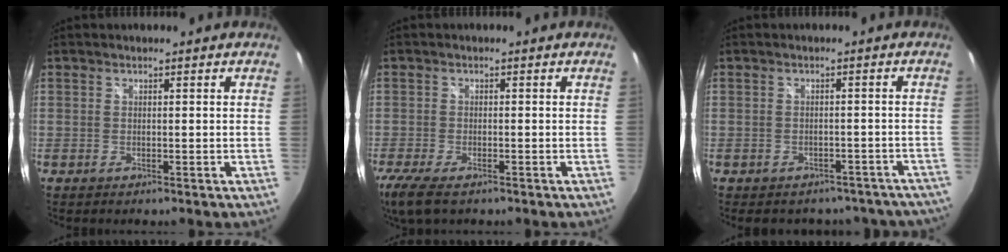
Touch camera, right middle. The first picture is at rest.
{"total": 7.5, "force": [-5.2, 2.4, 4.8], "torque": [-0.116, -0.033, -0.098]}
{"total": 12.3, "force": [-10.5, 5.7, 3.0], "torque": [-0.052, 0.011, -0.104]}